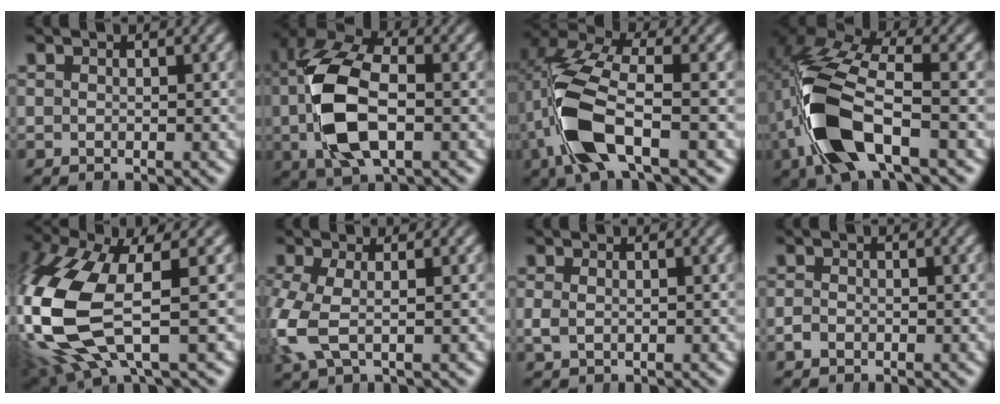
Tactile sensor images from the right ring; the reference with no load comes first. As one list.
[{"total": 10.8, "force": [0.3, 6.4, 8.7], "torque": [-0.186, -0.009, 0.008]}, {"total": 8.2, "force": [-0.3, 4.2, 7.1], "torque": [-0.163, -0.014, -0.002]}, {"total": 10.4, "force": [-0.7, 5.4, 8.8], "torque": [-0.192, -0.013, -0.008]}, {"total": 10.2, "force": [-0.7, 5.8, 8.3], "torque": [-0.231, -0.036, 0.013]}, {"total": 4.6, "force": [-0.5, 3.1, 3.4], "torque": [-0.108, -0.019, 0.001]}, {"total": 0.6, "force": [-0.1, 0.4, 0.5], "torque": [-0.021, -0.008, 0.007]}, {"total": 0.7, "force": [-0.7, 0.1, 0.1], "torque": [0.000, -0.002, -0.010]}]